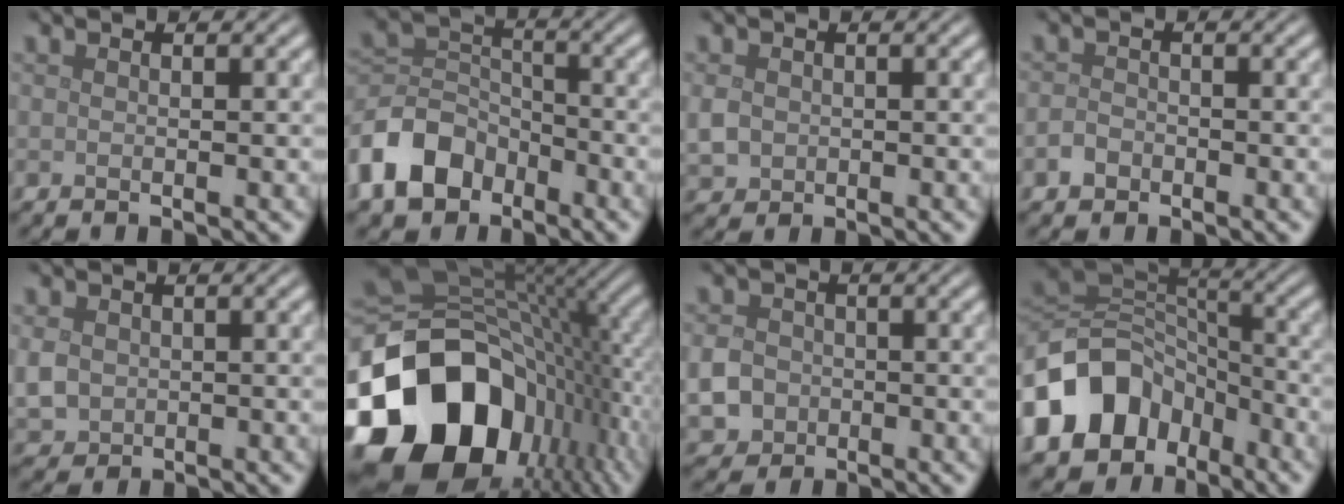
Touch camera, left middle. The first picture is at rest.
{"total": 6.9, "force": [-4.2, 4.6, 3.0], "torque": [-0.058, 0.002, -0.098]}
{"total": 2.1, "force": [-0.1, 1.8, 0.9], "torque": [-0.024, -0.004, -0.003]}
{"total": 1.4, "force": [-0.8, 1.0, 0.5], "torque": [-0.006, 0.002, -0.020]}
{"total": 2.7, "force": [0.0, 2.4, 1.3], "torque": [-0.035, -0.003, 0.001]}
{"total": 19.7, "force": [-5.9, 13.9, 12.7], "torque": [-0.278, -0.036, -0.092]}
{"total": 3.6, "force": [-0.8, 3.2, 1.4], "torque": [-0.024, -0.006, -0.018]}
{"total": 11.9, "force": [-5.6, 8.8, 5.7], "torque": [-0.124, 0.002, -0.114]}